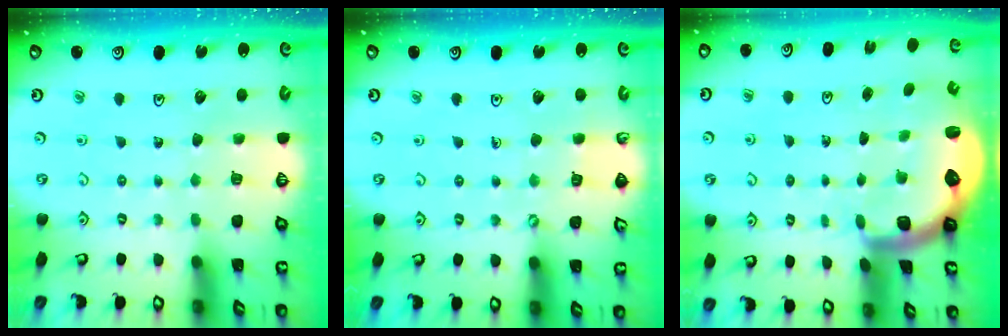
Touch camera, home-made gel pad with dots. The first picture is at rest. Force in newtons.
{"total": 3.1, "press": 3.1, "slide": 0.3}
{"total": 2.8, "press": 2.4, "slide": 1.4}